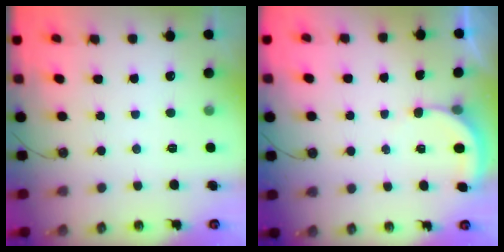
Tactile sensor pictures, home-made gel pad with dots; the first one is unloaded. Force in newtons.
{"total": 2.9, "press": 2.9, "slide": 0.2}